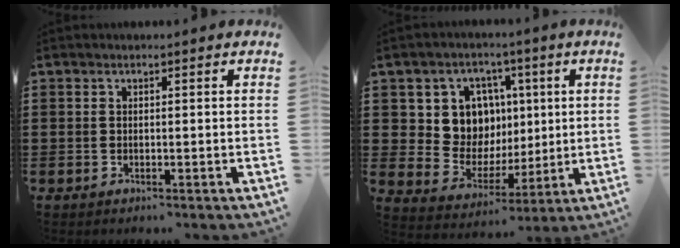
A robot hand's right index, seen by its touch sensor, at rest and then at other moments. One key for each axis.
{"total": 10.2, "fx": 2.8, "fy": 9.2, "fz": 3.2, "tx": -0.087, "ty": -0.005, "tz": 0.059}